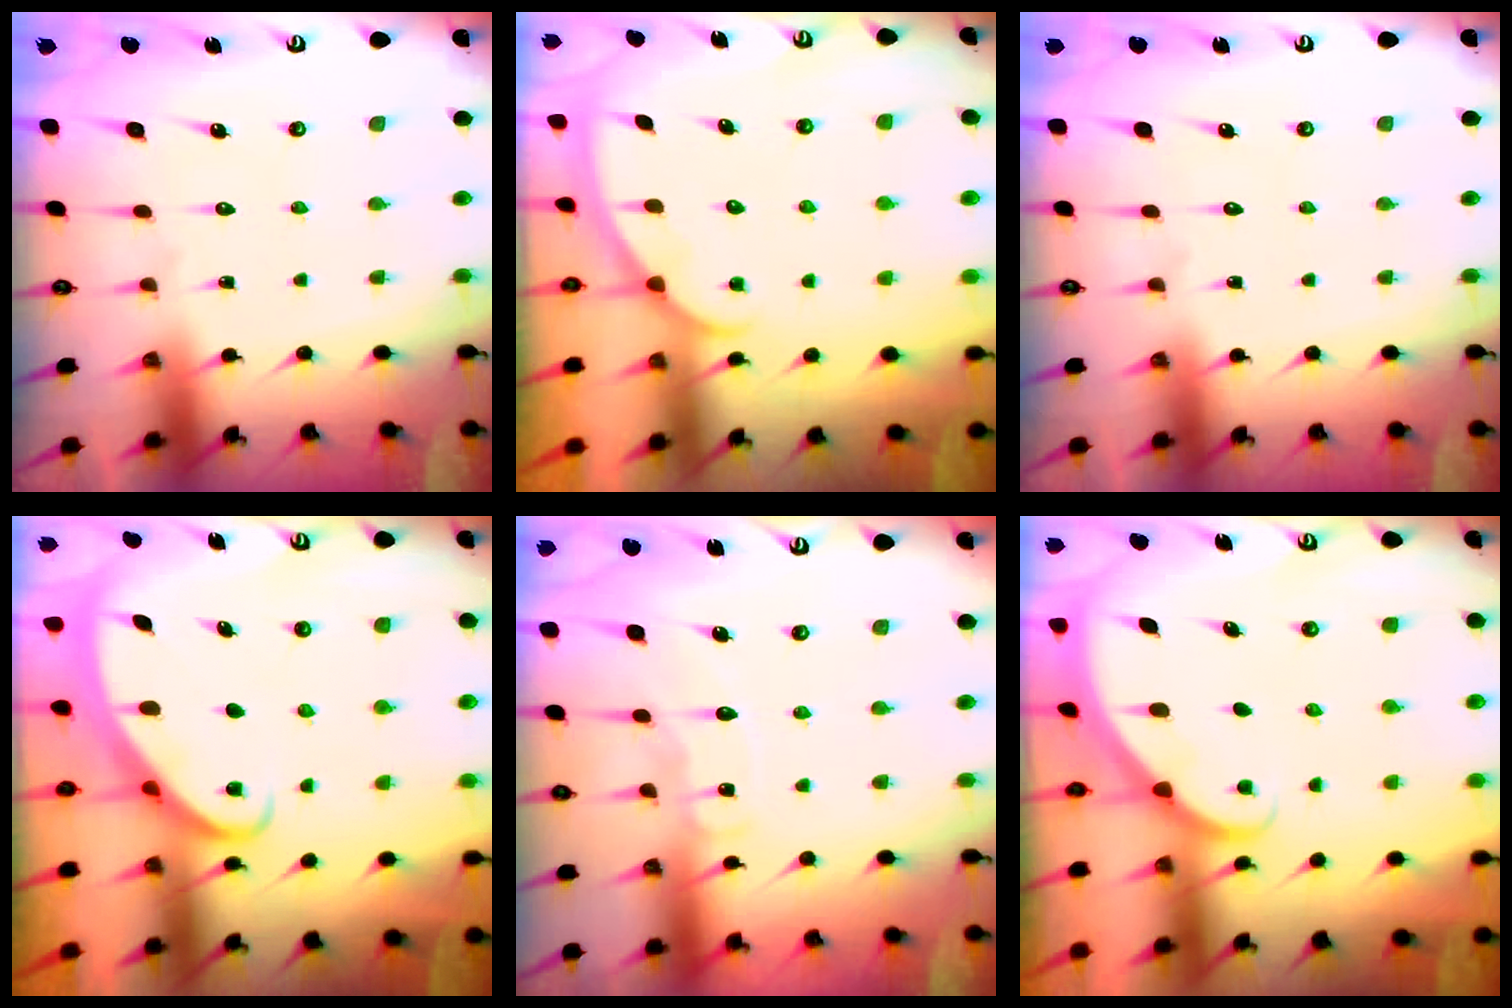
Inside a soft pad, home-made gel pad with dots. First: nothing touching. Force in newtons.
{"total": 1.4, "press": 1.4, "slide": 0.2}
{"total": 0.0}
{"total": 2.6, "press": 2.6, "slide": 0.3}
{"total": 7.1, "press": 7.0, "slide": 0.7}
{"total": 2.8, "press": 2.8, "slide": 0.1}